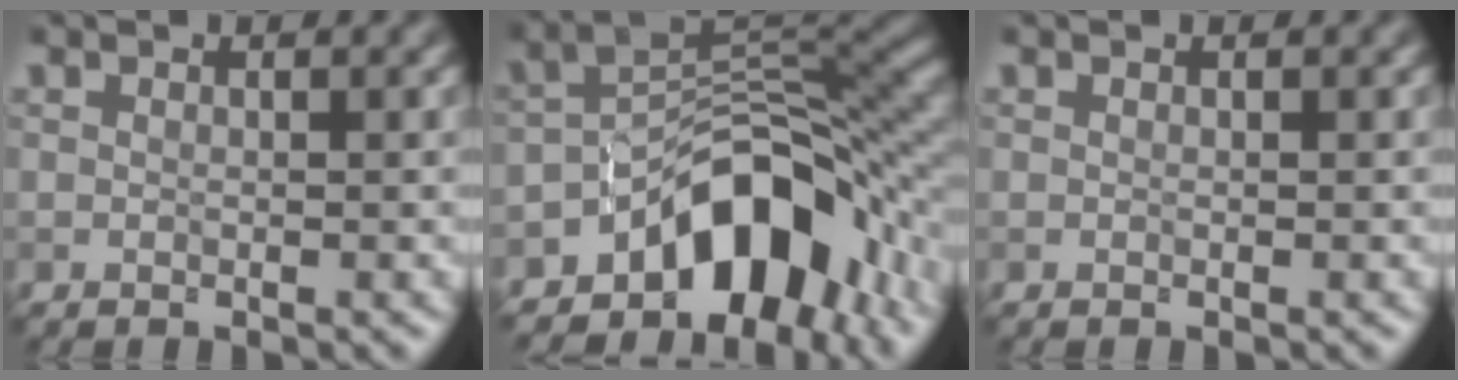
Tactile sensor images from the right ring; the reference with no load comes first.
{"total": 10.4, "force": [-6.2, 5.2, 6.5], "torque": [-0.070, 0.011, -0.113]}
{"total": 0.0}